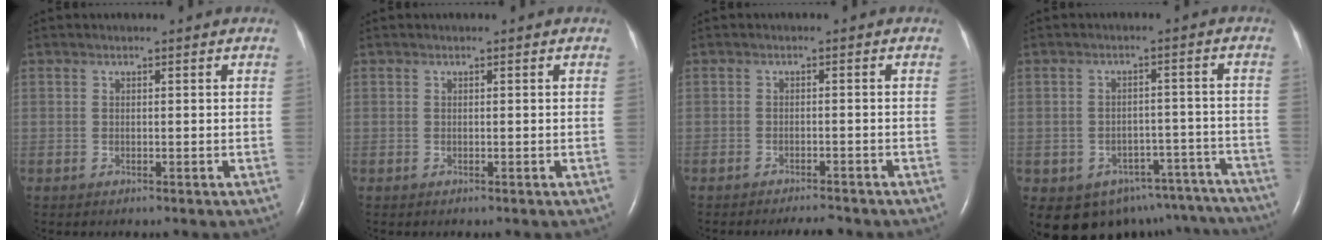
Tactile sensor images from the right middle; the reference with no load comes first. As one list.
[{"total": 0.0}, {"total": 3.0, "force": [-2.9, 0.2, 0.9], "torque": [-0.017, -0.009, -0.042]}, {"total": 14.8, "force": [-11.9, 8.1, 3.6], "torque": [-0.039, 0.039, -0.128]}]